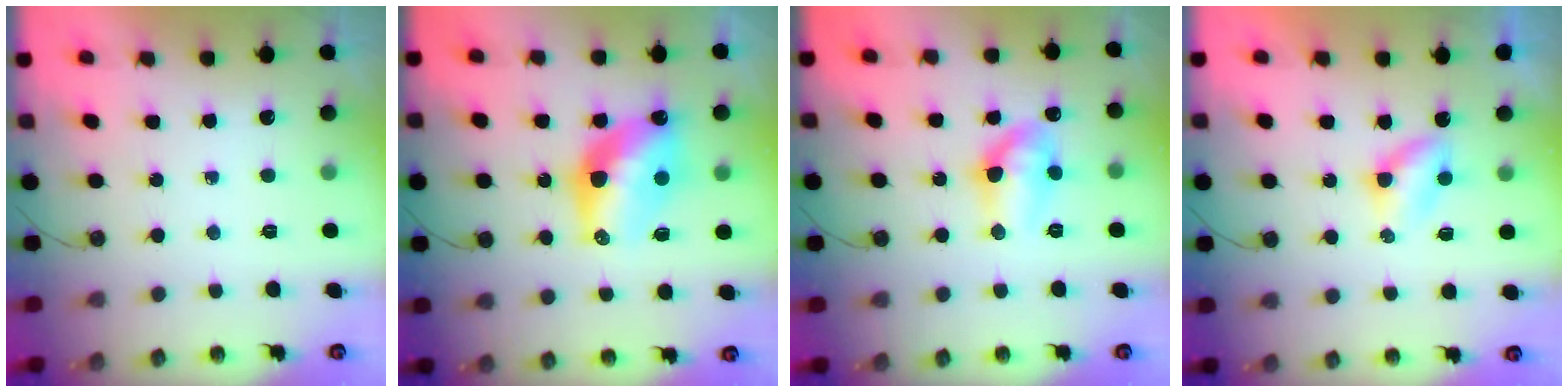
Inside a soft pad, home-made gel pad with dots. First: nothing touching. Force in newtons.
{"total": 12.7, "press": 12.7, "slide": 0.8}
{"total": 10.8, "press": 10.7, "slide": 1.1}
{"total": 3.6, "press": 3.6, "slide": 0.4}